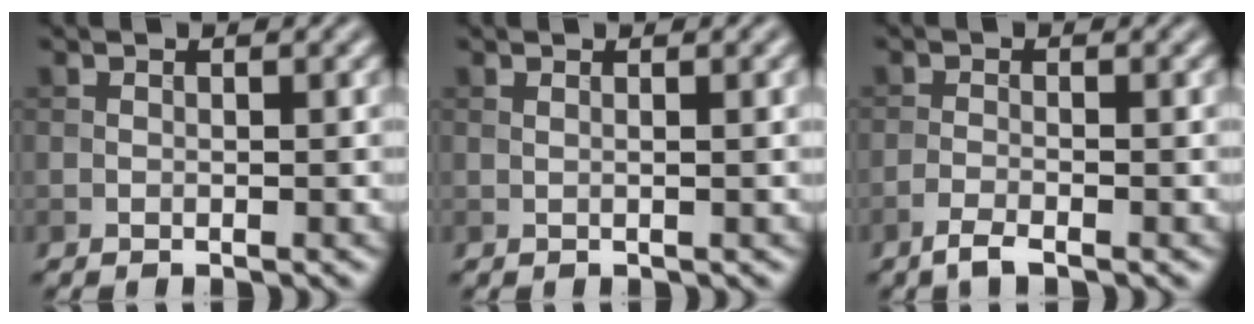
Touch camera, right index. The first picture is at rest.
{"total": 2.0, "force": [0.6, 0.7, 1.7], "torque": [-0.021, 0.003, -0.004]}
{"total": 2.0, "force": [-1.5, 0.3, 1.3], "torque": [-0.028, -0.002, -0.035]}